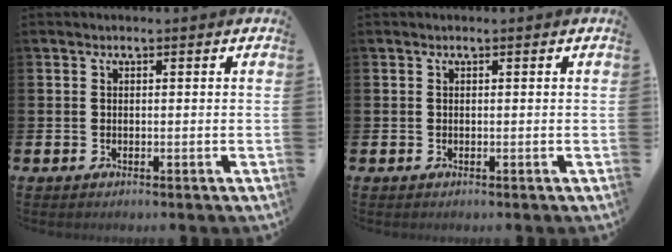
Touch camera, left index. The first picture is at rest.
{"total": 0.0}